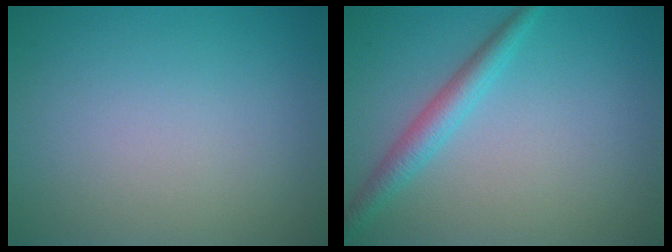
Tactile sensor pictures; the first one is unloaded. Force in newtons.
{"total": 2.7, "press": 2.7, "slide": 0.1}